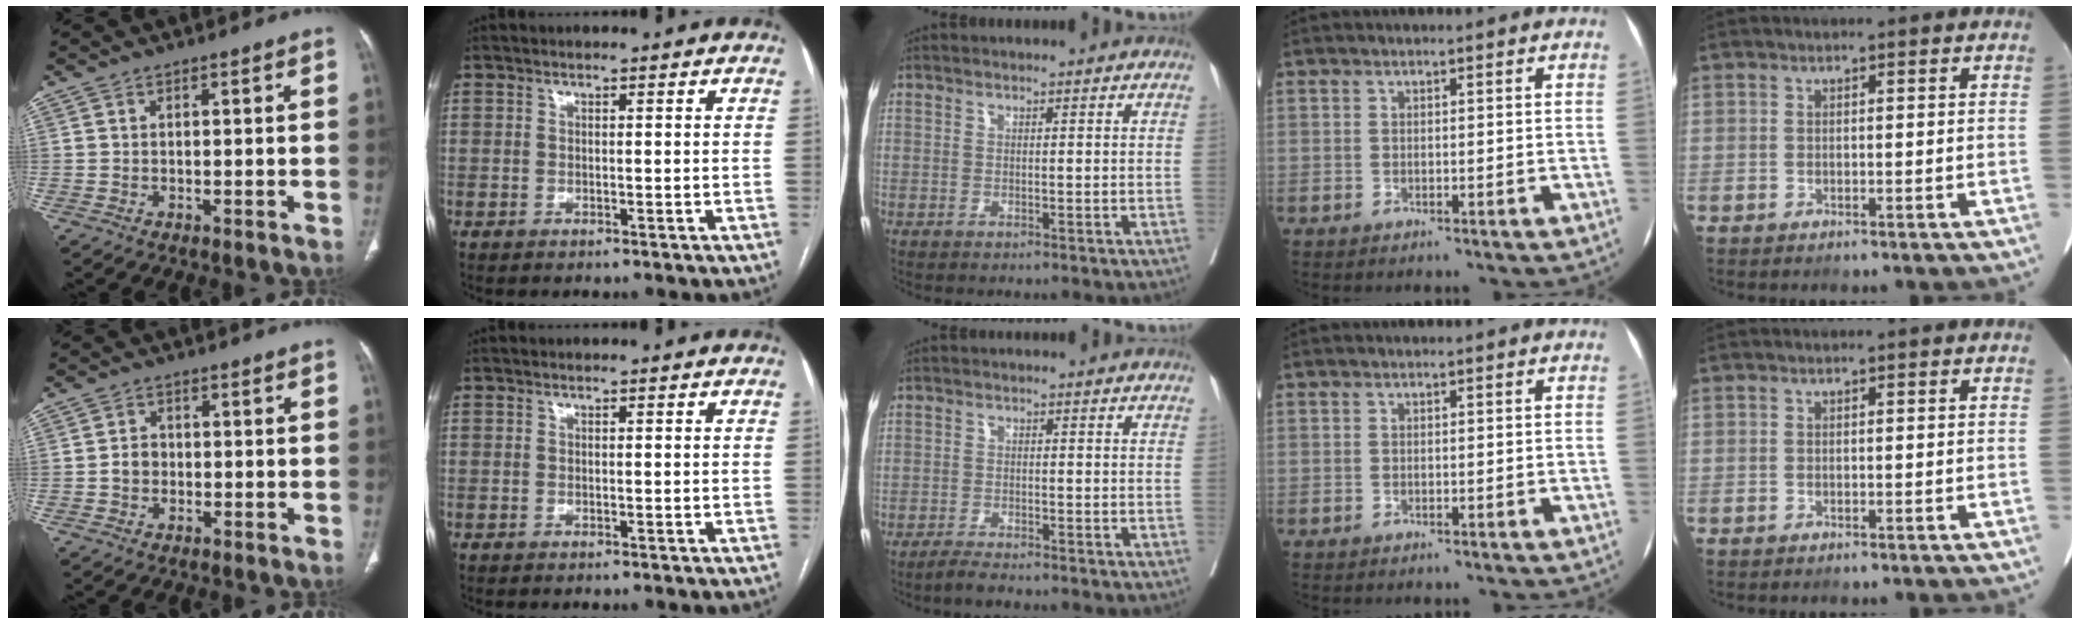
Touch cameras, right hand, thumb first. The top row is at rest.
{"thumb": {"total": 2.6, "force": [-0.4, 2.3, 1.3], "torque": [-0.012, 0.010, -0.012]}, "middle": {"total": 1.9, "force": [-1.7, 0.1, 0.7], "torque": [-0.019, -0.005, -0.032]}}